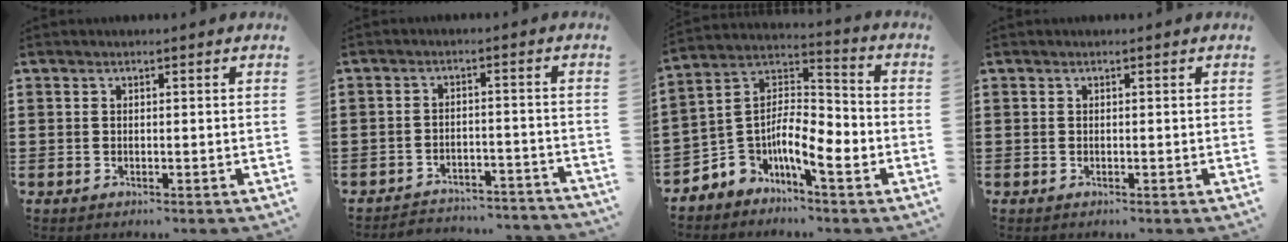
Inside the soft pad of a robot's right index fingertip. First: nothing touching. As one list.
[{"total": 3.8, "force": [-3.7, 0.3, 0.1], "torque": [-0.007, 0.001, -0.079]}, {"total": 7.4, "force": [-3.3, 3.9, 5.3], "torque": [-0.120, -0.021, -0.066]}, {"total": 0.0}]